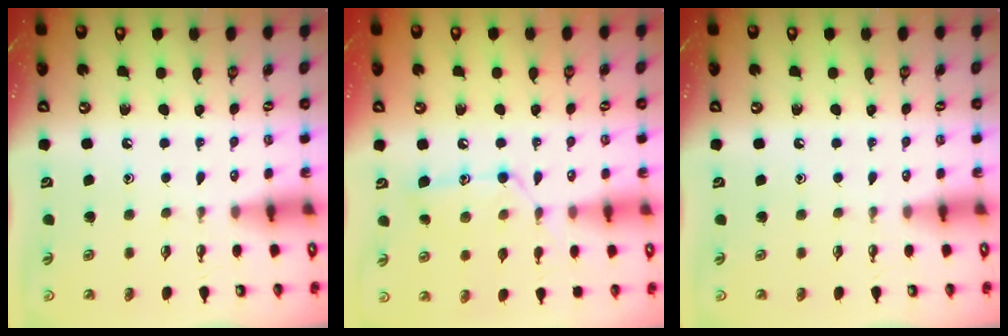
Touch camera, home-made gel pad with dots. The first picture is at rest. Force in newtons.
{"total": 12.6, "press": 12.5, "slide": 0.7}
{"total": 0.0}